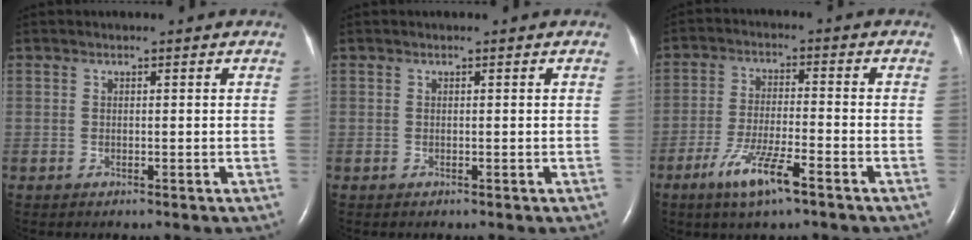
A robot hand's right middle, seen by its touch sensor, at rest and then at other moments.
{"total": 0.0}
{"total": 8.1, "force": [-4.9, 0.9, 6.4], "torque": [-0.130, -0.014, -0.089]}